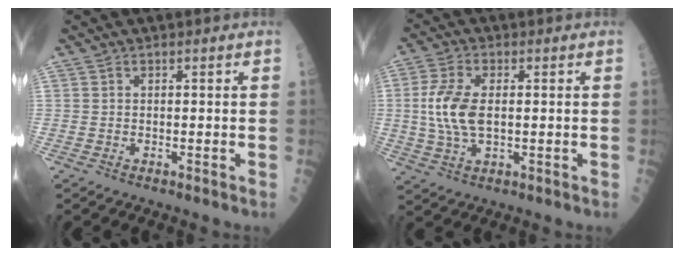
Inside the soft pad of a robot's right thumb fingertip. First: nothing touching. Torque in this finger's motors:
{"motor_torque": [1.10, 1.20, 1.11, 0.02, 0.09]}